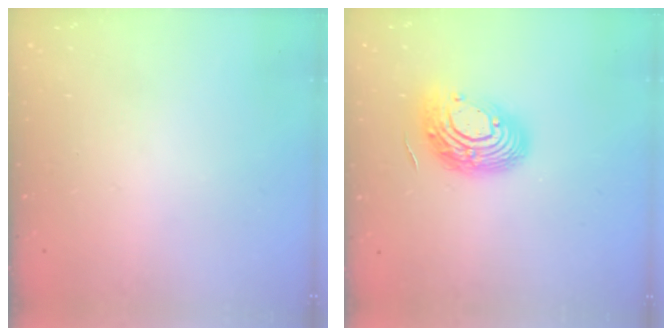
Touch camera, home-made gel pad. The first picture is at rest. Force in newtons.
{"total": 14.5, "press": 14.5, "slide": 1.0}